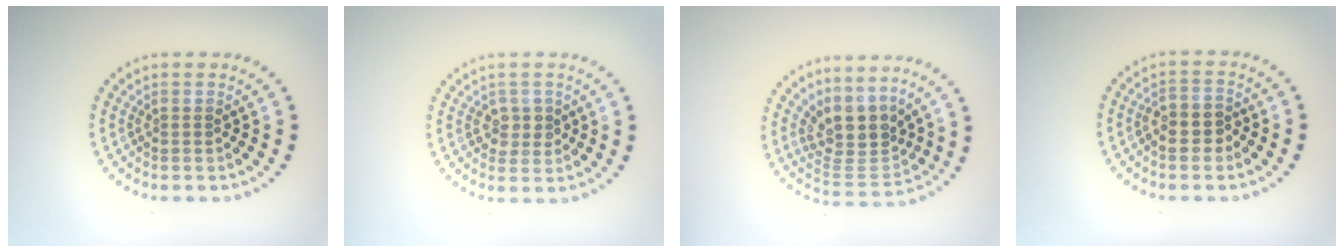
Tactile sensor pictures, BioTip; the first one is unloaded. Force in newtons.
{"total": 1.8, "press": 1.8, "slide": 0.4}
{"total": 4.1, "press": 3.2, "slide": 2.5}
{"total": 2.6, "press": 2.4, "slide": 0.8}